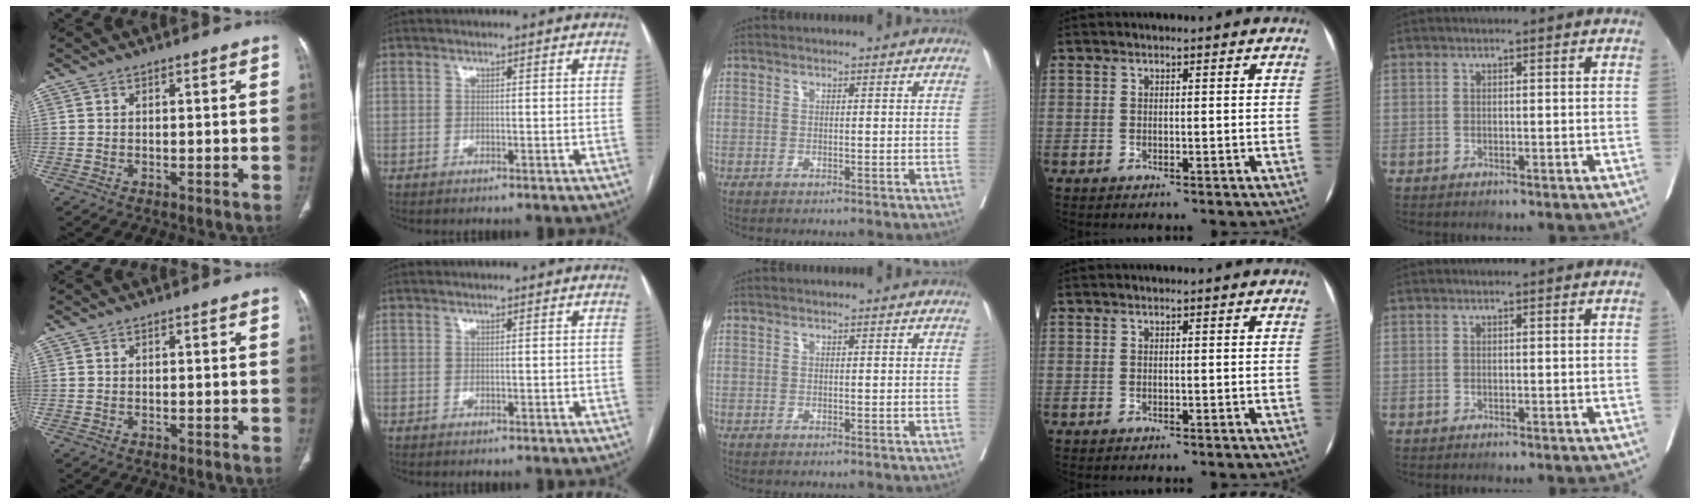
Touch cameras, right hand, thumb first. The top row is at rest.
{}